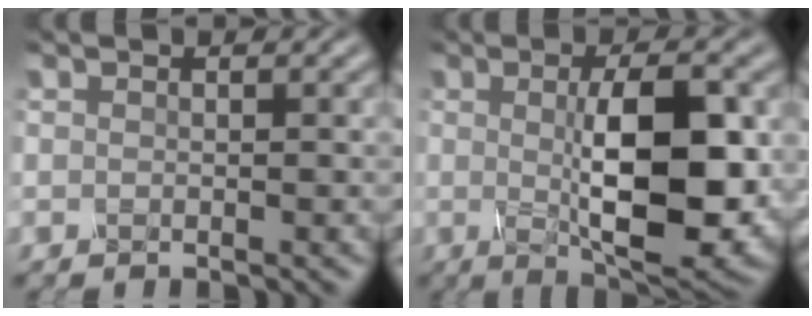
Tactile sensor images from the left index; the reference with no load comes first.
{"total": 10.1, "force": [0.1, 3.2, 9.6], "torque": [-0.138, -0.003, 0.010]}